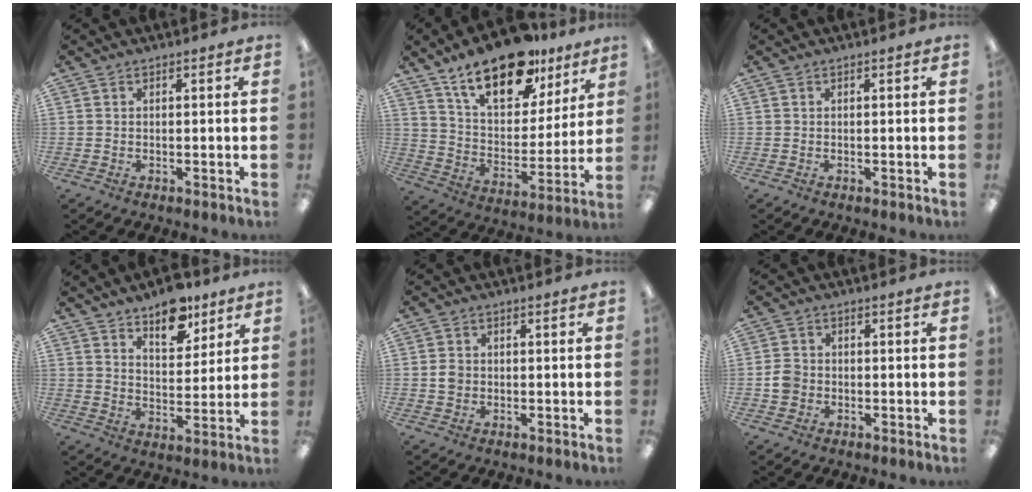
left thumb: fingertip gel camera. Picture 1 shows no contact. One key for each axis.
{"total": 21.1, "fx": 14.8, "fy": 9.9, "fz": 11.5, "tx": -0.191, "ty": -0.081, "tz": 0.258}
{"total": 0.0}
{"total": 10.9, "fx": 8.1, "fy": 5.2, "fz": 5.1, "tx": -0.051, "ty": -0.047, "tz": 0.138}
{"total": 2.4, "fx": 0.0, "fy": 2.1, "fz": 1.2, "tx": -0.014, "ty": 0.002, "tz": -0.005}
{"total": 3.7, "fx": -0.6, "fy": 3.4, "fz": 1.5, "tx": -0.017, "ty": 0.005, "tz": -0.012}